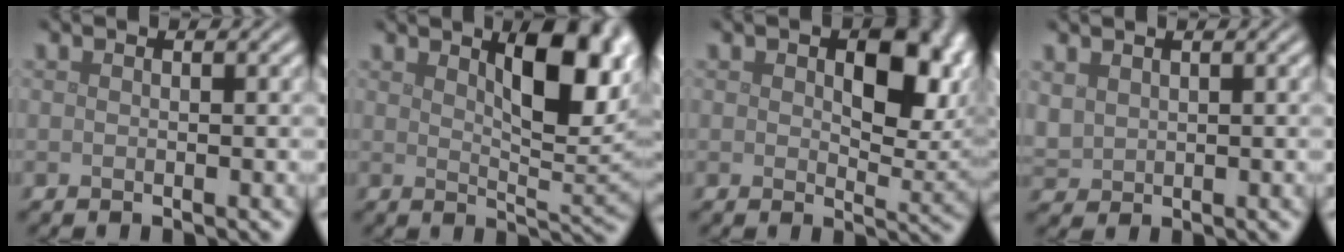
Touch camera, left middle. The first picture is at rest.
{"total": 8.1, "force": [2.9, 3.0, 6.9], "torque": [-0.099, 0.001, 0.047]}
{"total": 7.5, "force": [1.8, 4.2, 6.0], "torque": [-0.080, -0.005, 0.028]}
{"total": 1.6, "force": [1.0, 1.2, 0.6], "torque": [-0.019, -0.001, 0.025]}